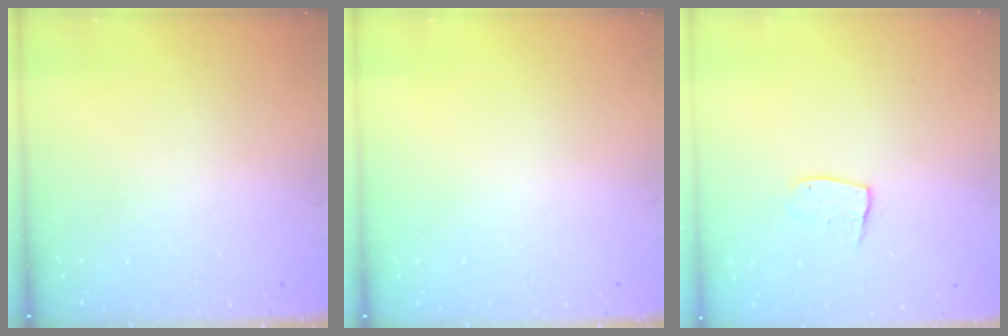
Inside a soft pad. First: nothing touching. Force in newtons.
{"total": 0.0}
{"total": 6.6, "press": 6.6, "slide": 0.4}